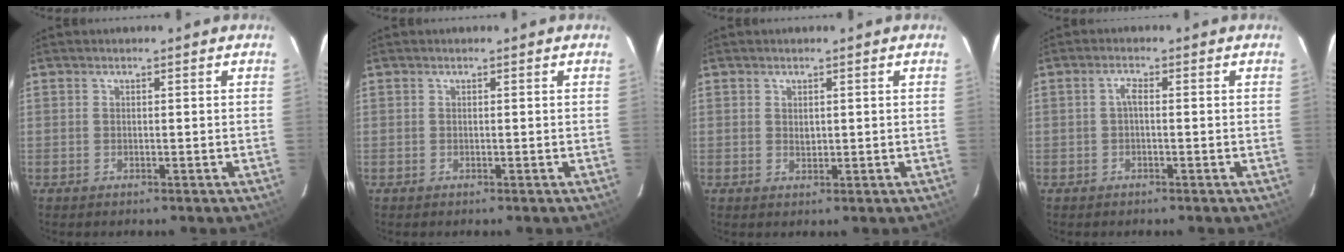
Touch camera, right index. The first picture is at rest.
{"total": 0.0}
{"total": 1.2, "force": [0.4, 1.0, 0.6], "torque": [-0.007, 0.002, 0.008]}
{"total": 1.5, "force": [-0.2, 0.5, 1.4], "torque": [-0.029, 0.008, -0.005]}